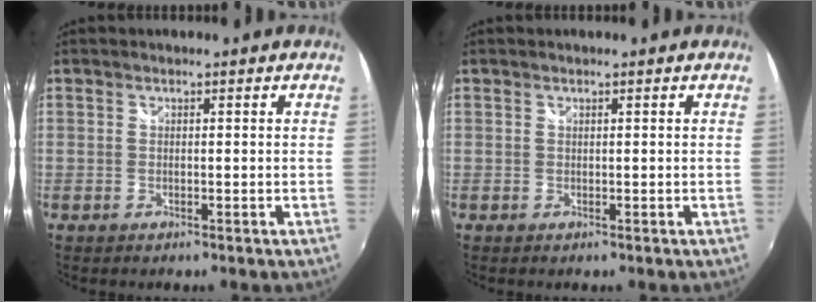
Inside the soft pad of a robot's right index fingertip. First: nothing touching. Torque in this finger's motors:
{"motor_torque": [0.17, 0.07, -0.02, 0.00]}